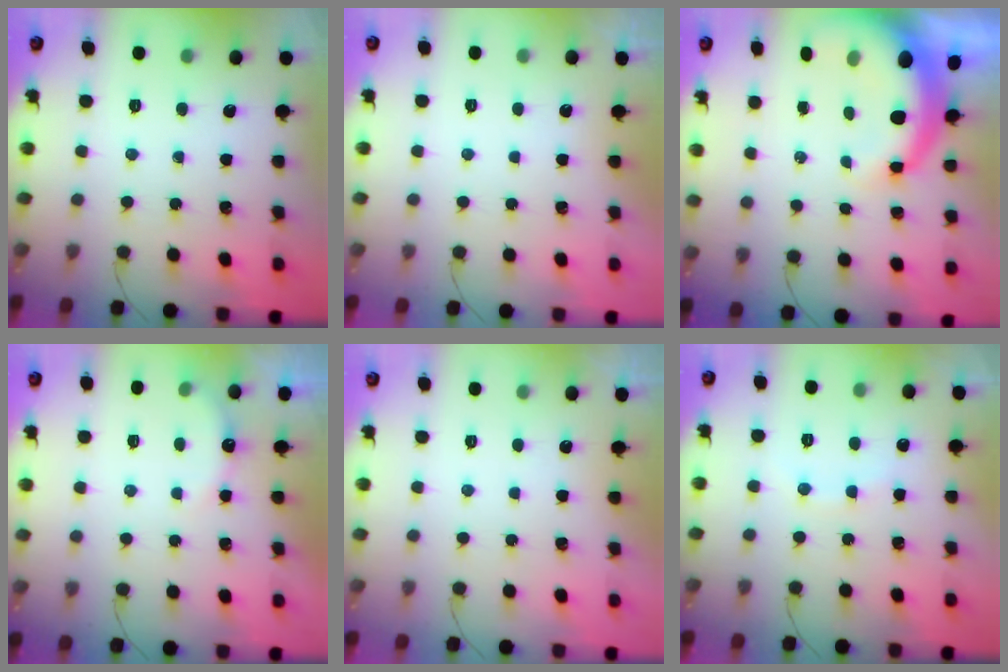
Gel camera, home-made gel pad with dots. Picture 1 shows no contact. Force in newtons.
{"total": 2.9, "press": 2.9, "slide": 0.1}
{"total": 8.9, "press": 8.8, "slide": 1.6}
{"total": 5.4, "press": 5.3, "slide": 0.9}
{"total": 3.0, "press": 3.0, "slide": 0.1}
{"total": 7.3, "press": 7.2, "slide": 1.4}